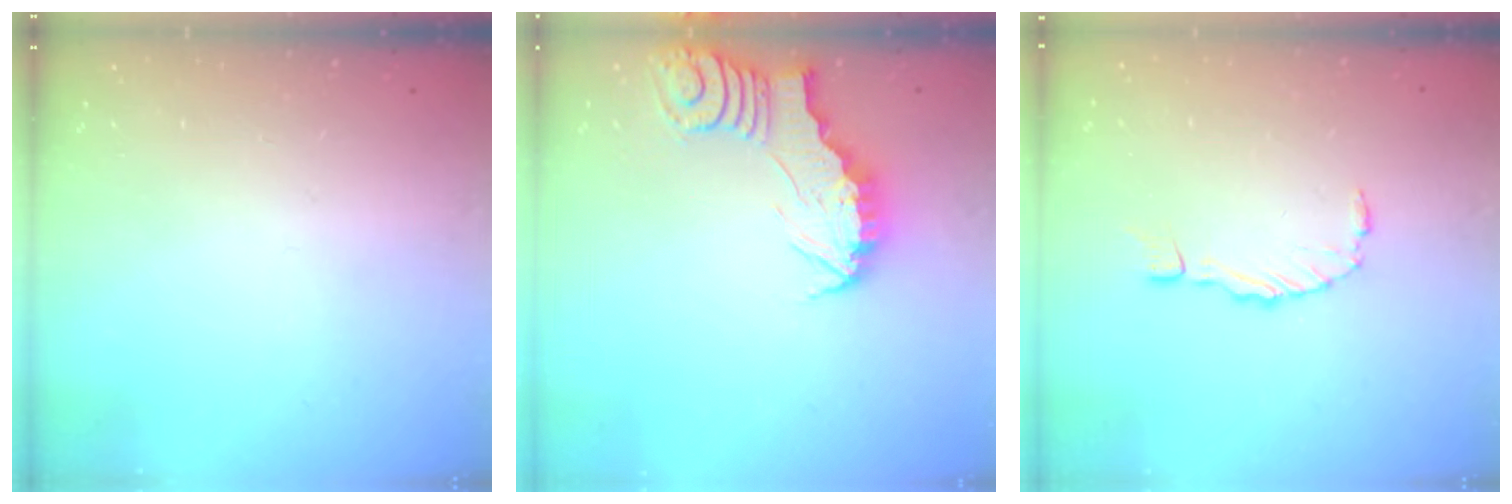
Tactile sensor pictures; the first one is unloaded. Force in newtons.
{"total": 2.6, "press": 2.6, "slide": 0.2}
{"total": 0.6, "press": 0.6, "slide": 0.2}